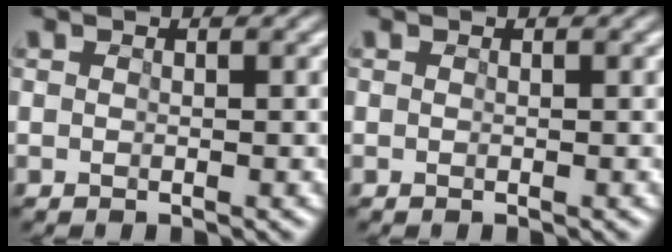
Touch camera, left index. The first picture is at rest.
{"total": 0.0}